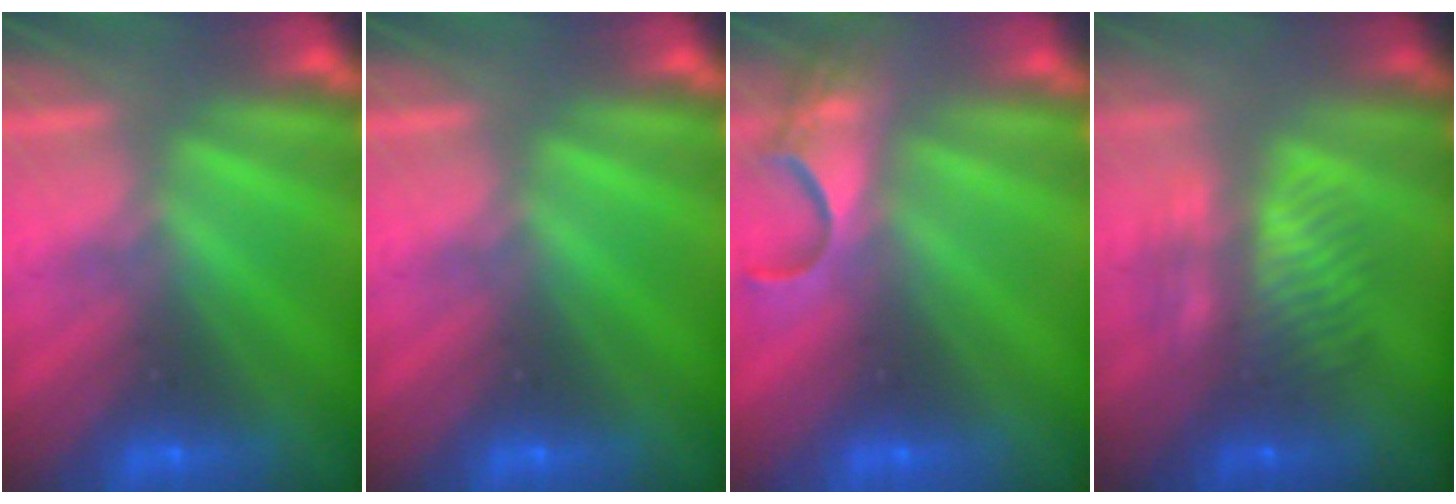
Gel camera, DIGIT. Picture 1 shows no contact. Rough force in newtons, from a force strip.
{"total": 0.0}
{"total": 5.0}
{"total": 9.7}